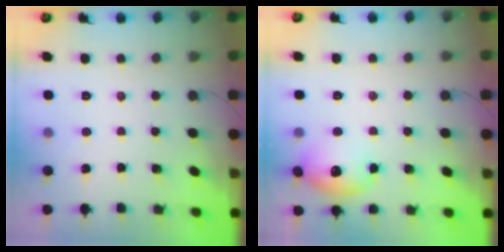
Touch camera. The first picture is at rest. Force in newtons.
{"total": 11.0, "press": 10.8, "slide": 1.8}